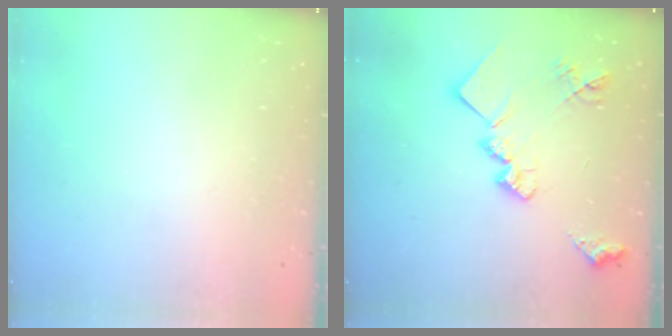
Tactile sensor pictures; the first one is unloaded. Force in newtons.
{"total": 18.1, "press": 18.1, "slide": 1.4}